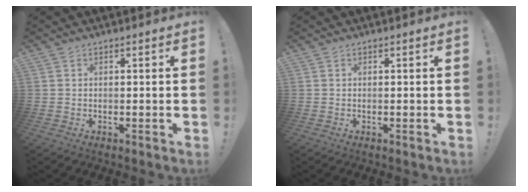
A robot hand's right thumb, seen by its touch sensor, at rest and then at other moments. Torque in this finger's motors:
{"motor_torque": [0.00, 0.00, 0.00, 0.00, 0.10]}